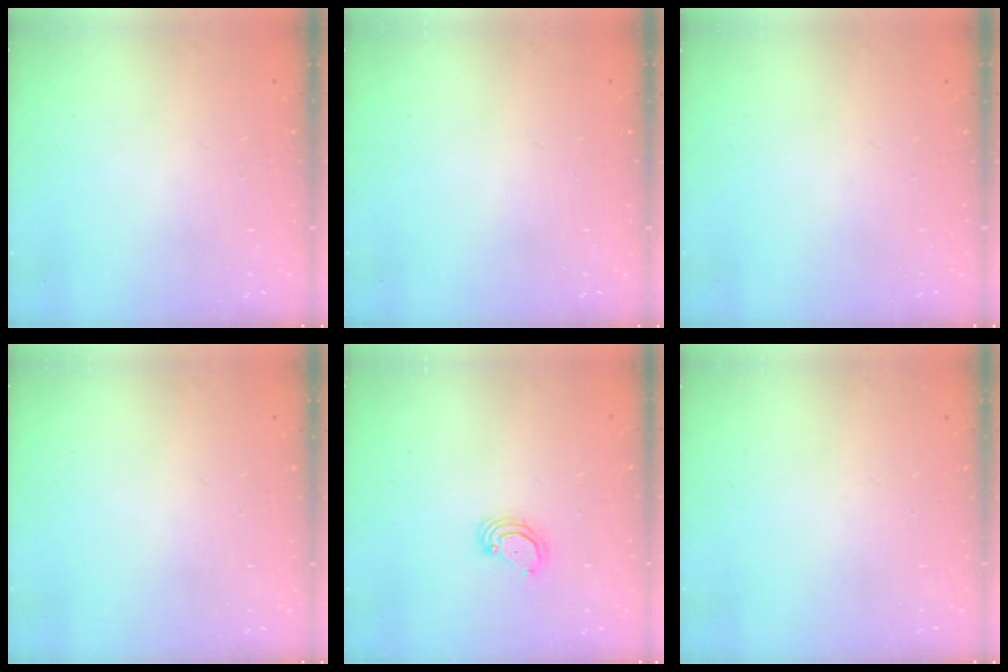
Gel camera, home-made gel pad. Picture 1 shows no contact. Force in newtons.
{"total": 0.0}
{"total": 0.0}
{"total": 0.0}
{"total": 3.0, "press": 2.9, "slide": 0.3}
{"total": 0.0}